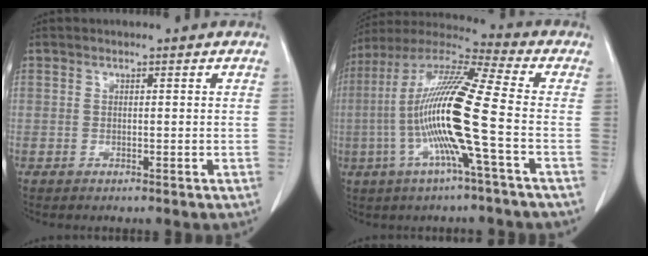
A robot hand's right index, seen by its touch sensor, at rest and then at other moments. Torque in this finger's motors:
{"motor_torque": [2.14, 0.00, 1.05, 0.21]}